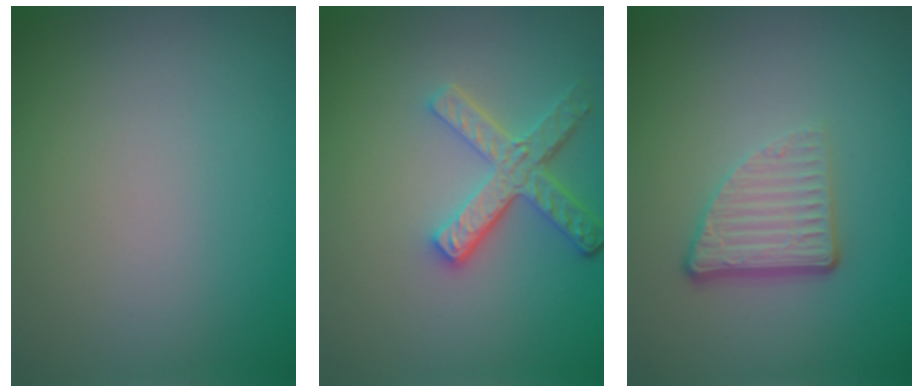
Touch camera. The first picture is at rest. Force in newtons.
{"total": 4.2, "press": 3.3, "slide": 2.7}
{"total": 3.7, "press": 2.4, "slide": 2.8}